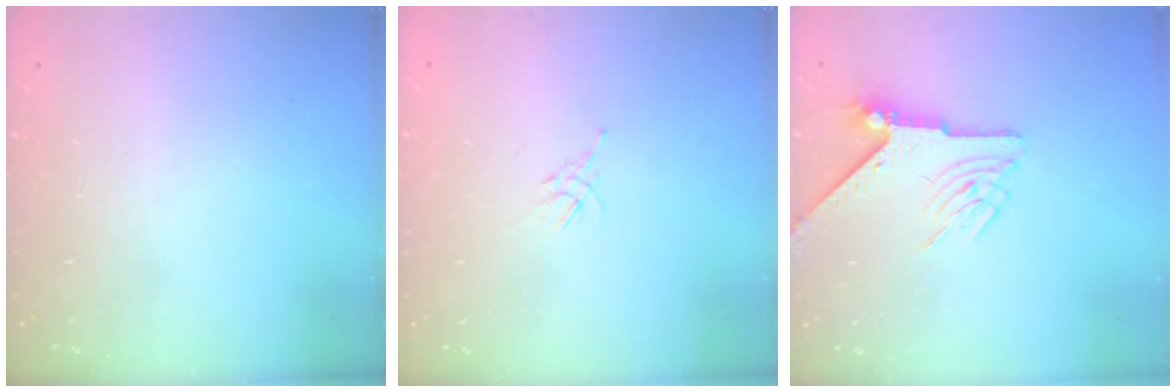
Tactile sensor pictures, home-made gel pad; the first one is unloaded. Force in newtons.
{"total": 3.1, "press": 3.0, "slide": 0.8}
{"total": 6.1, "press": 6.1, "slide": 0.4}